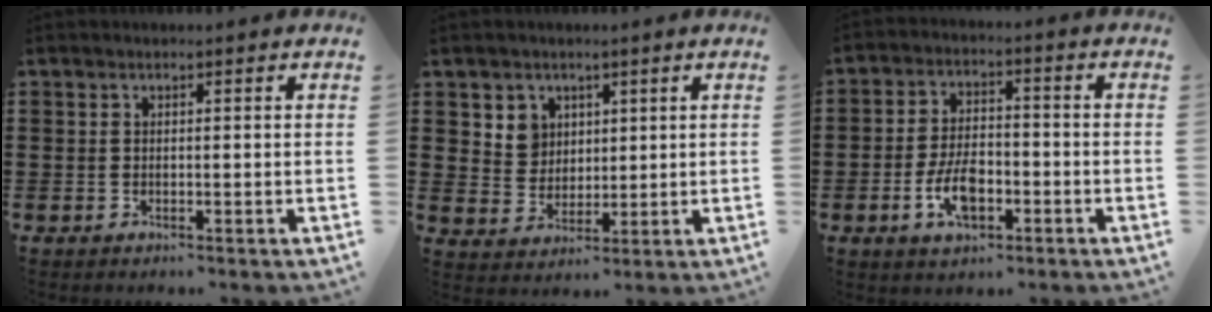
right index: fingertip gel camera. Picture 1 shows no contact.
{"total": 4.8, "force": [2.4, 4.1, 0.6], "torque": [-0.027, 0.009, 0.043]}
{"total": 7.2, "force": [-2.7, 3.6, 5.7], "torque": [-0.127, -0.001, -0.053]}